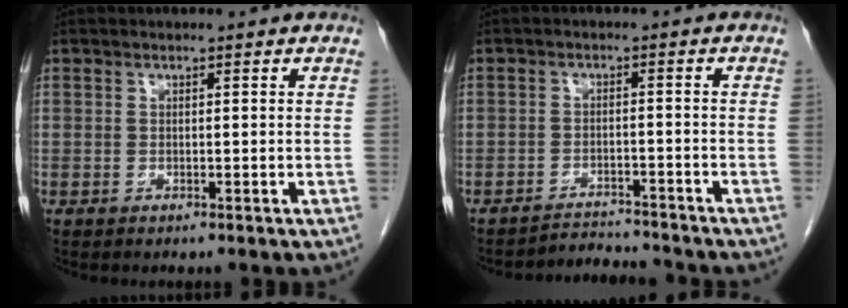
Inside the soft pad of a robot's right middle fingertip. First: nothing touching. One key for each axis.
{"total": 4.7, "fx": -4.6, "fy": -0.1, "fz": -0.2, "tx": 0.002, "ty": -0.002, "tz": -0.071}